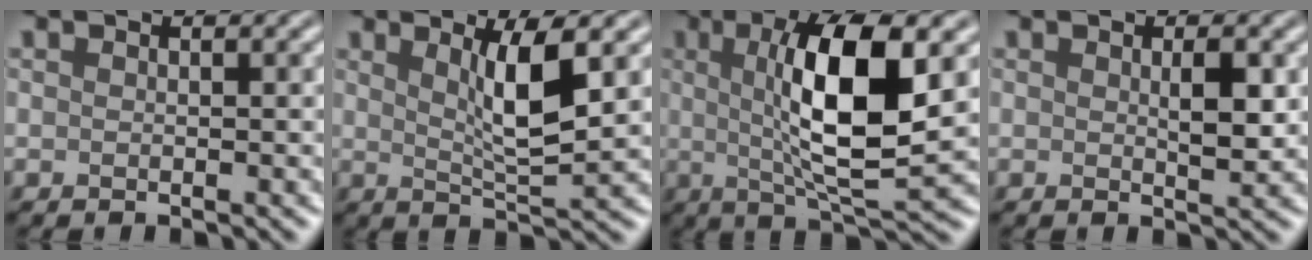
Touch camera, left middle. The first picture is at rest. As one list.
[{"total": 4.8, "force": [1.5, 1.0, 4.5], "torque": [-0.075, -0.006, 0.030]}, {"total": 9.4, "force": [1.4, 2.4, 8.9], "torque": [-0.141, -0.005, 0.029]}, {"total": 2.0, "force": [0.4, 0.4, 2.0], "torque": [-0.029, -0.002, 0.008]}]